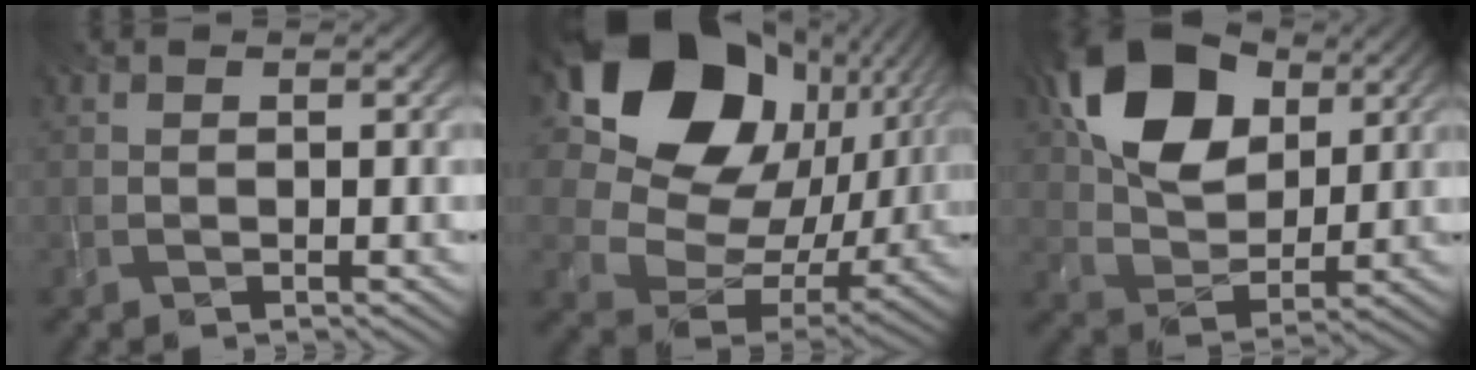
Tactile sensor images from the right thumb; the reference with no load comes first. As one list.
[{"total": 20.3, "force": [8.0, 14.5, 11.7], "torque": [-0.234, 0.015, 0.155]}, {"total": 13.2, "force": [5.6, 8.4, 8.5], "torque": [-0.177, 0.018, 0.099]}]